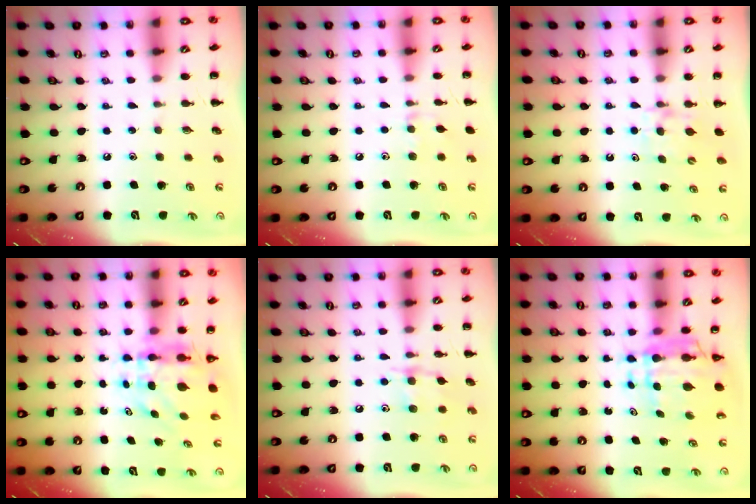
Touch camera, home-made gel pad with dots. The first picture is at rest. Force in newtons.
{"total": 5.5, "press": 5.1, "slide": 1.8}
{"total": 5.3, "press": 5.0, "slide": 1.7}
{"total": 6.0, "press": 5.8, "slide": 1.4}
{"total": 8.8, "press": 8.8, "slide": 0.6}
{"total": 6.8, "press": 6.3, "slide": 2.5}